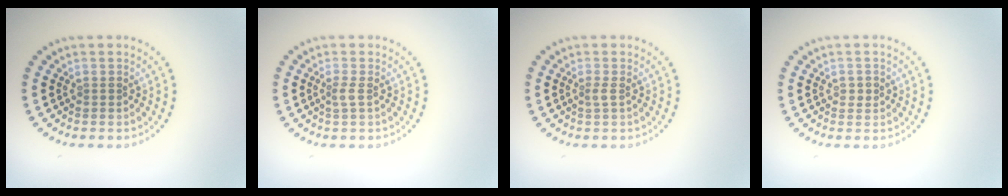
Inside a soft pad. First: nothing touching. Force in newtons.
{"total": 1.0, "press": 0.7, "slide": 0.7}
{"total": 0.9, "press": 0.6, "slide": 0.7}
{"total": 0.9, "press": 0.9, "slide": 0.0}